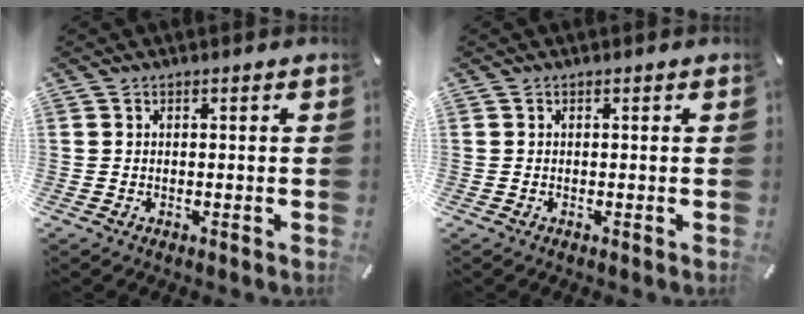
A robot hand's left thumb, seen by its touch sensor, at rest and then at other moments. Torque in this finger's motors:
{"motor_torque": [-0.01, 0.00, 0.02, 0.02, 0.00]}